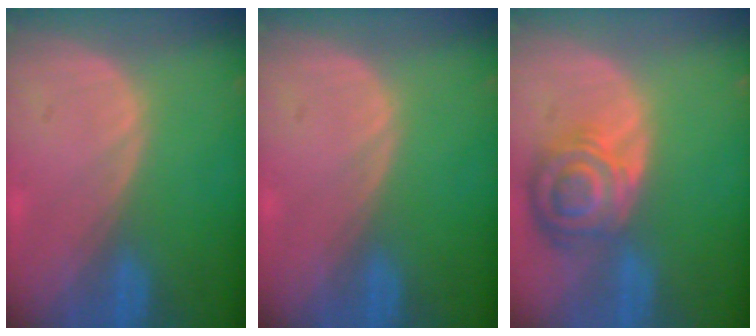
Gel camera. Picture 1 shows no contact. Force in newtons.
{"total": 0.0}
{"total": 8.3, "press": 7.3, "slide": 4.0}